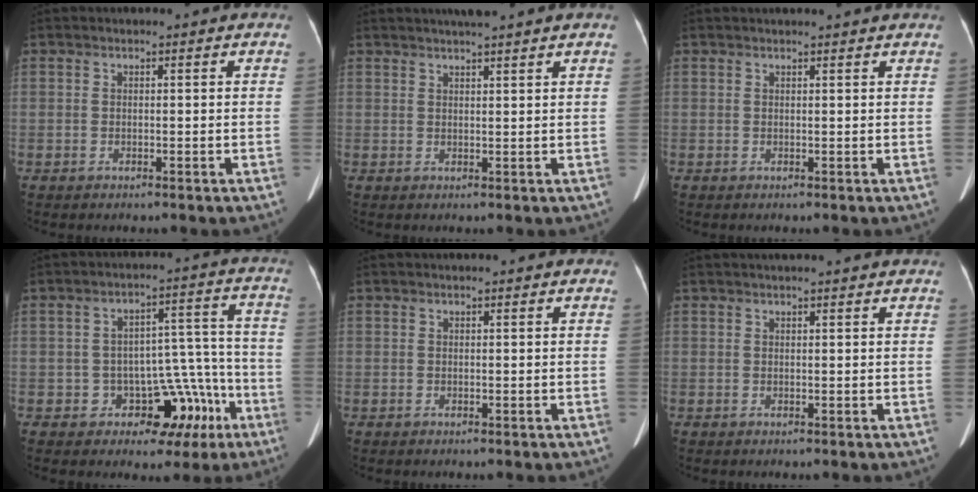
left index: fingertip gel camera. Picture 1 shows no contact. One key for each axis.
{"total": 4.8, "fx": 4.0, "fy": -0.5, "fz": 2.6, "tx": -0.040, "ty": 0.021, "tz": 0.059}
{"total": 4.0, "fx": 3.8, "fy": -0.1, "fz": 1.3, "tx": -0.014, "ty": 0.023, "tz": 0.043}
{"total": 9.4, "fx": -4.4, "fy": 6.9, "fz": 4.6, "tx": -0.032, "ty": 0.047, "tz": -0.046}
{"total": 1.1, "fx": 1.0, "fy": 0.2, "fz": 0.5, "tx": -0.008, "ty": 0.014, "tz": 0.010}
{"total": 5.8, "fx": 5.2, "fy": 0.2, "fz": 2.6, "tx": -0.034, "ty": 0.027, "tz": 0.059}